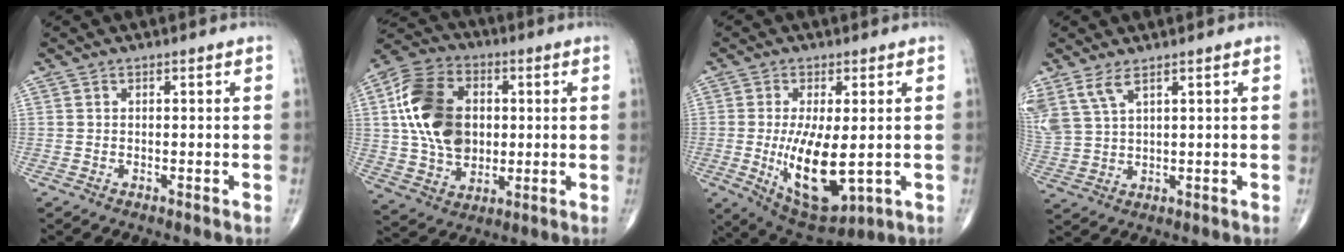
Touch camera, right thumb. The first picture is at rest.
{"total": 17.6, "force": [2.1, 12.6, 12.2], "torque": [-0.203, 0.008, 0.037]}
{"total": 13.5, "force": [-1.5, 5.6, 12.2], "torque": [-0.207, -0.027, -0.008]}
{"total": 6.2, "force": [4.0, 2.1, 4.2], "torque": [-0.101, -0.009, 0.094]}